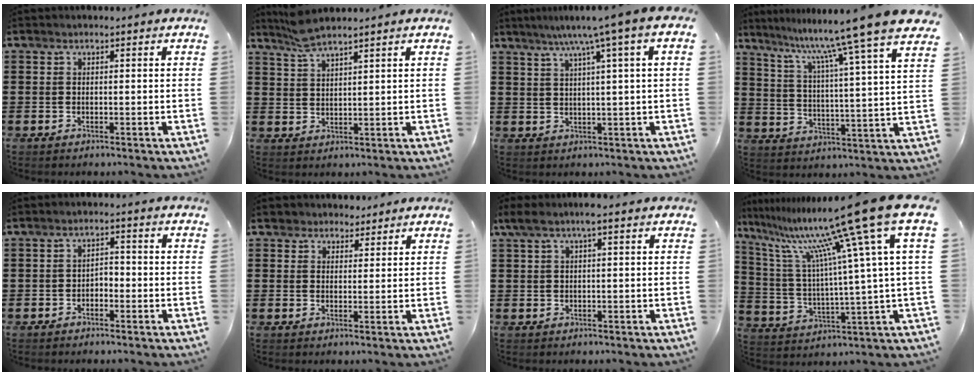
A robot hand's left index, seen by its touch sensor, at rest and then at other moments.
{"total": 3.7, "force": [3.2, 0.3, 1.9], "torque": [-0.045, -0.002, 0.060]}
{"total": 5.9, "force": [2.8, -0.7, 5.2], "torque": [-0.107, -0.007, 0.041]}
{"total": 11.3, "force": [9.6, -1.8, 5.6], "torque": [-0.127, -0.071, 0.149]}
{"total": 1.9, "force": [-1.7, 0.8, 0.5], "torque": [-0.016, 0.004, -0.038]}
{"total": 2.9, "force": [2.3, 1.7, 0.0], "torque": [-0.003, 0.008, 0.043]}
{"total": 3.1, "force": [1.3, 0.4, 2.7], "torque": [-0.055, 0.002, 0.022]}
{"total": 18.1, "force": [12.5, 0.3, 13.2], "torque": [-0.255, -0.085, 0.192]}